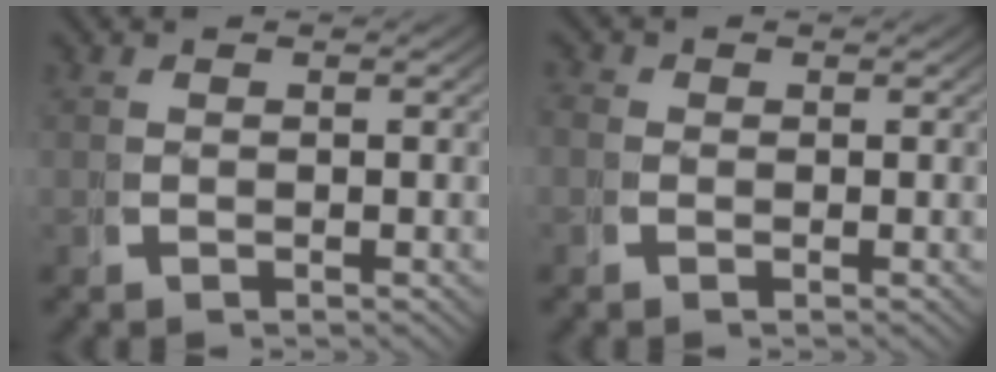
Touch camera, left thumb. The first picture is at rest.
{"total": 0.8, "force": [-0.3, 0.8, 0.0], "torque": [0.002, -0.005, -0.009]}